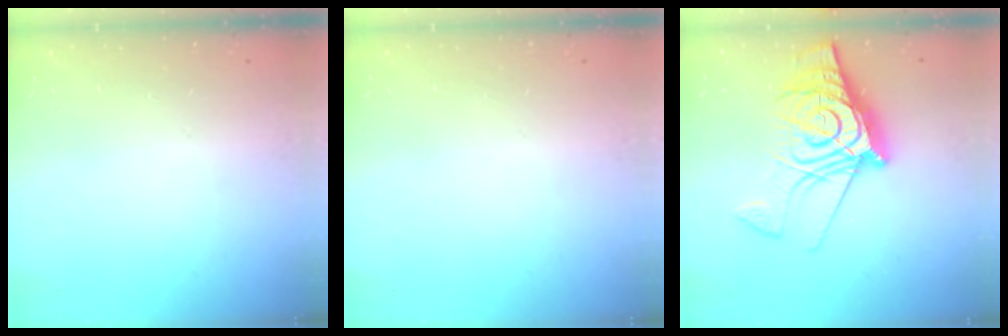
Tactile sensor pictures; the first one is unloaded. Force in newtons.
{"total": 0.0}
{"total": 16.6, "press": 16.5, "slide": 1.8}